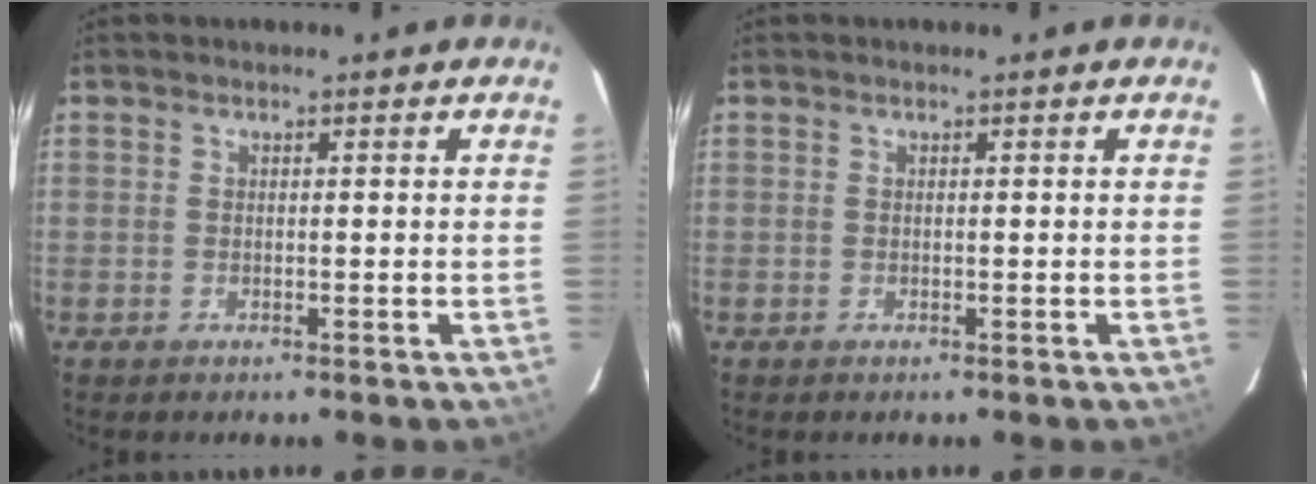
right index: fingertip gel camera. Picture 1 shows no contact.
{"total": 0.0}